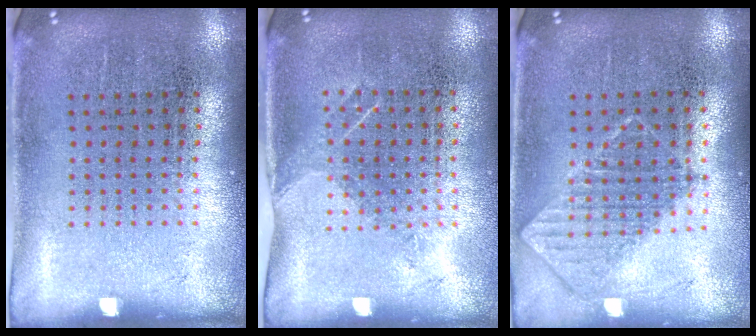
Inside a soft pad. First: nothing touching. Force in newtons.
{"total": 1.2, "press": 0.9, "slide": 0.7}
{"total": 0.8, "press": 0.8, "slide": 0.1}